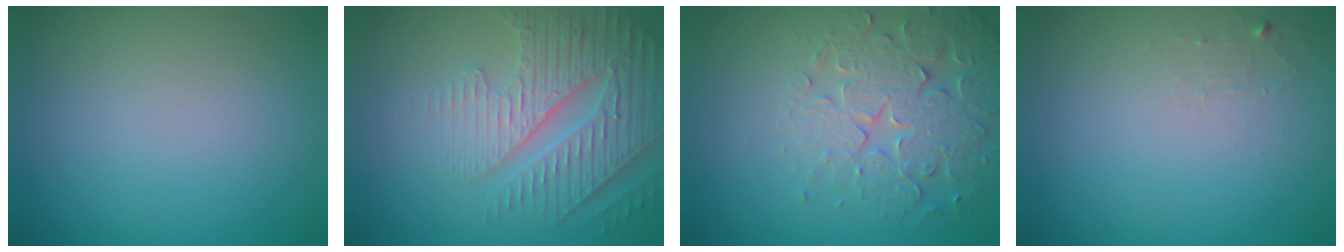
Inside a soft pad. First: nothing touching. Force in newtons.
{"total": 4.9, "press": 4.5, "slide": 2.0}
{"total": 4.8, "press": 4.6, "slide": 1.5}
{"total": 1.0, "press": 1.0, "slide": 0.1}